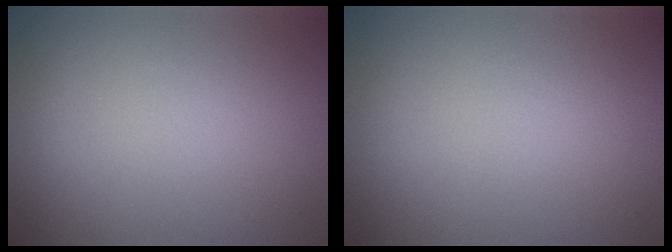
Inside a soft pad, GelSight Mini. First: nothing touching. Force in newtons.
{"total": 0.0}